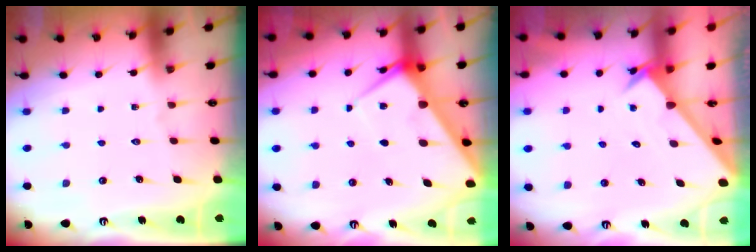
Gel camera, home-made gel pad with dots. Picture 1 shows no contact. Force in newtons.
{"total": 6.1, "press": 6.1, "slide": 0.6}
{"total": 2.3, "press": 2.3, "slide": 0.2}